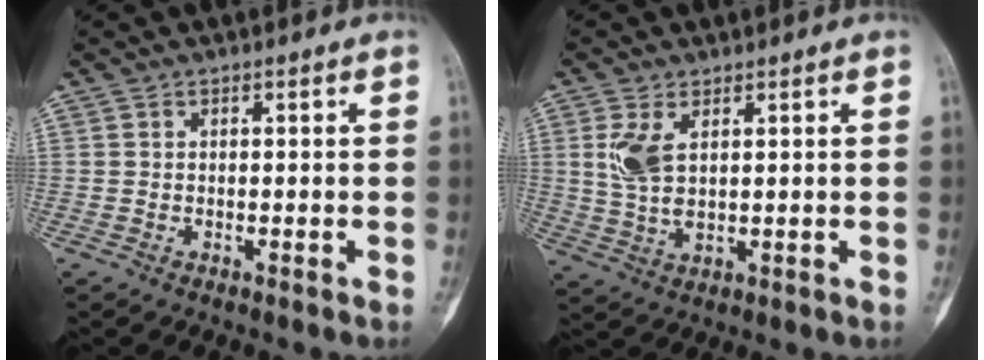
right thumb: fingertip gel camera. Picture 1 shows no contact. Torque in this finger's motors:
{"motor_torque": [0.27, 0.32, 0.02, 0.02, 0.08]}